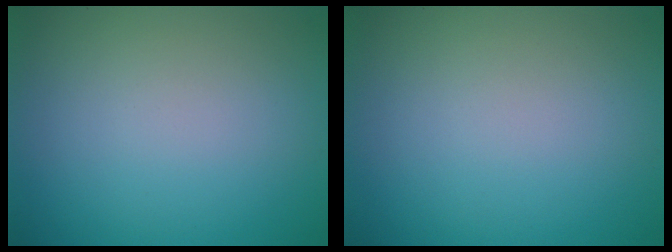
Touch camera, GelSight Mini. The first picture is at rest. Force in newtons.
{"total": 0.0}